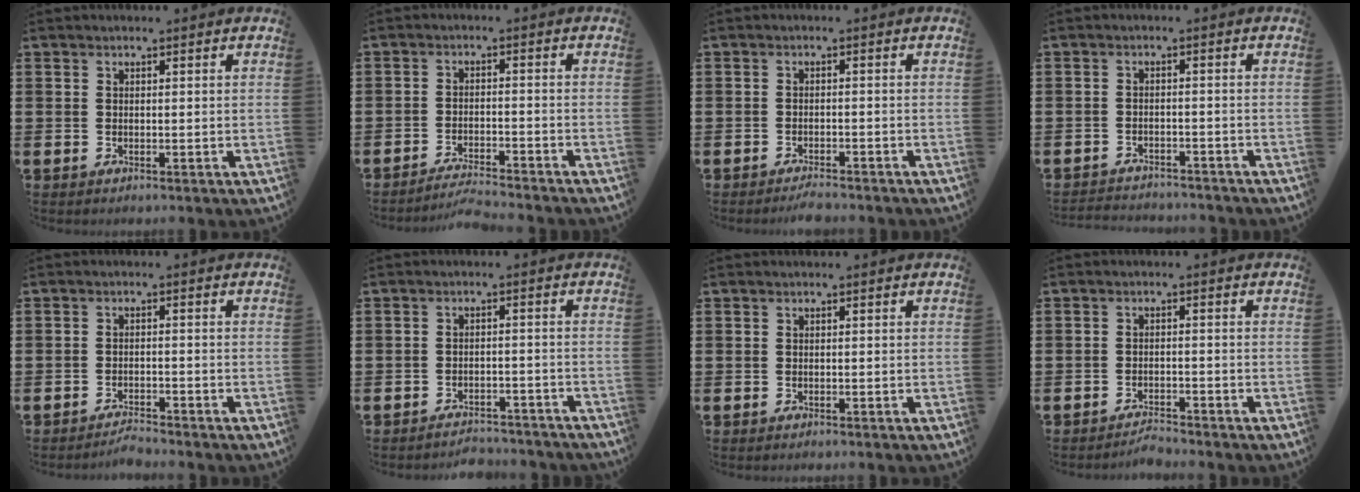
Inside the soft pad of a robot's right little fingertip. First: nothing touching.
{"total": 2.9, "force": [-2.8, -0.2, 0.5], "torque": [-0.010, 0.004, -0.060]}
{"total": 1.6, "force": [-1.6, 0.0, 0.4], "torque": [-0.010, 0.003, -0.031]}
{"total": 2.1, "force": [-2.0, 0.0, -0.3], "torque": [-0.002, 0.003, -0.046]}
{"total": 1.9, "force": [-1.9, 0.0, 0.1], "torque": [-0.008, 0.004, -0.039]}
{"total": 2.7, "force": [-2.7, 0.1, -0.1], "torque": [-0.005, 0.004, -0.059]}
{"total": 0.0}
{"total": 1.9, "force": [-1.9, 0.0, 0.1], "torque": [-0.007, 0.004, -0.039]}